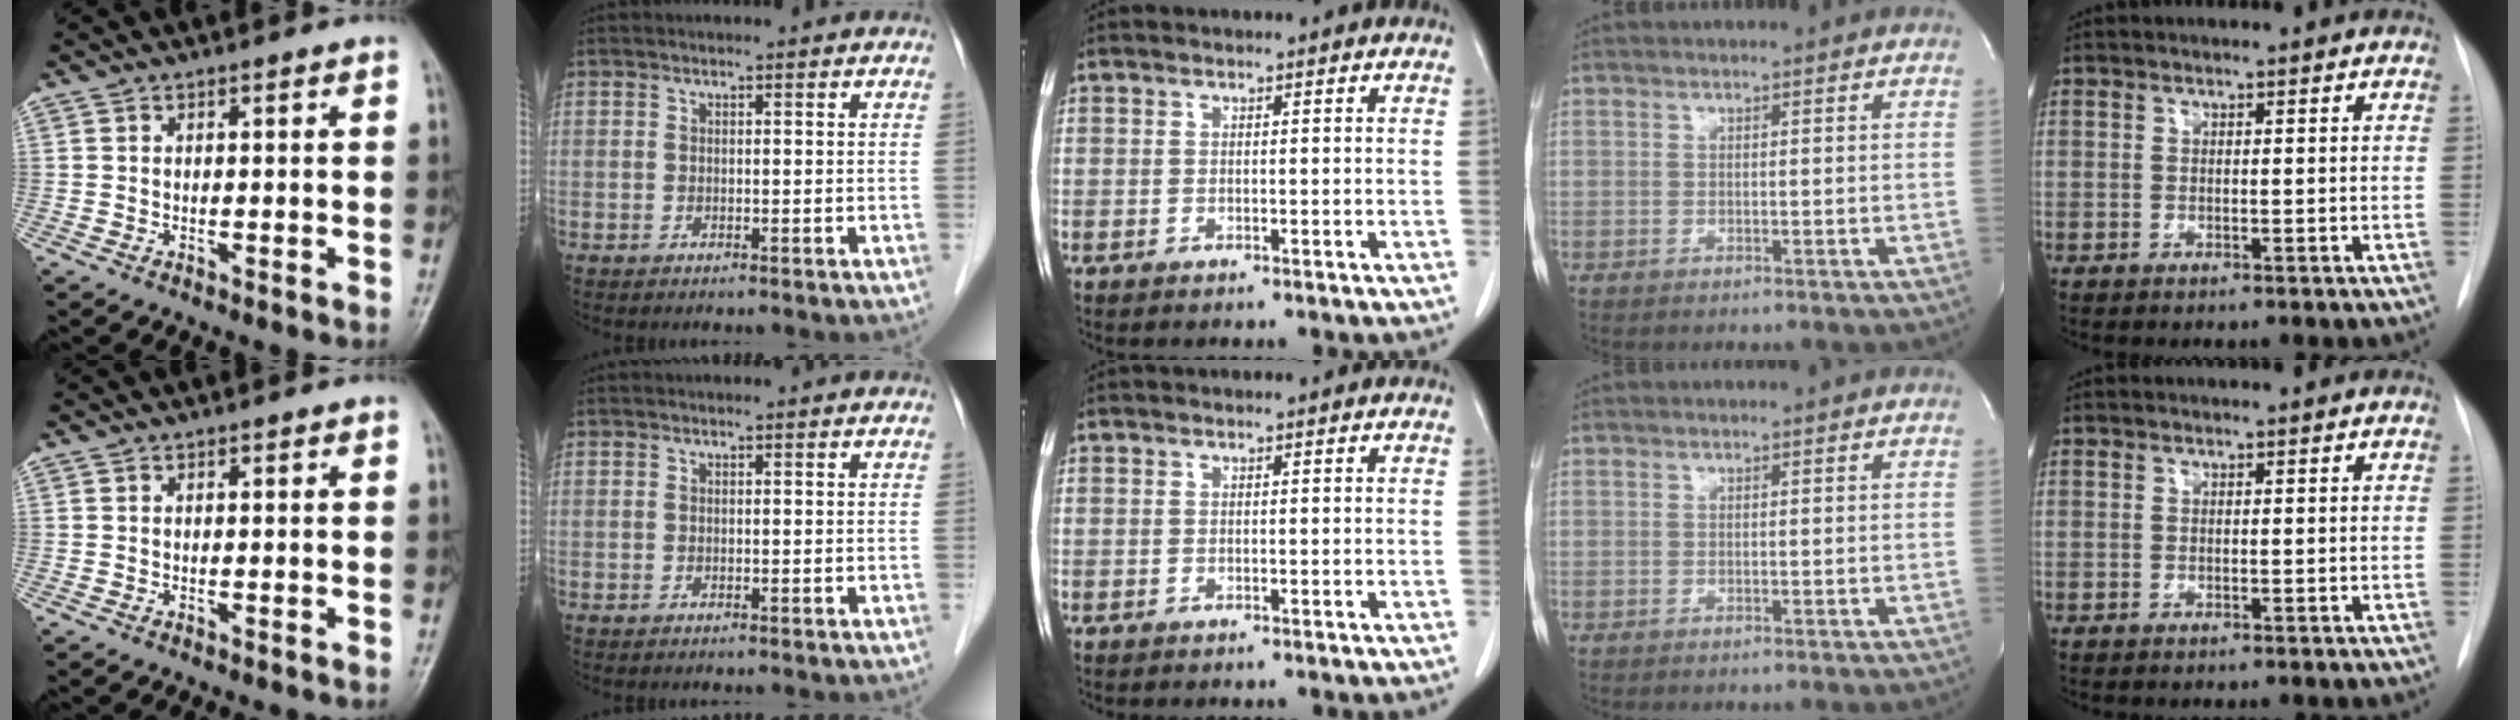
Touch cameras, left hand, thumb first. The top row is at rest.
{}